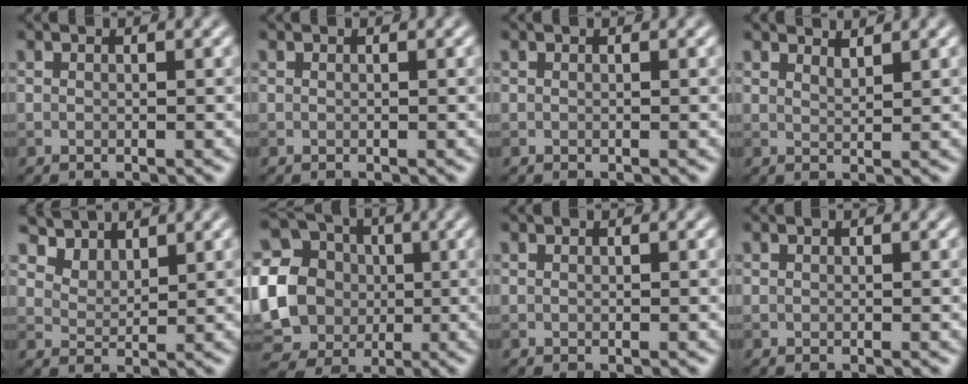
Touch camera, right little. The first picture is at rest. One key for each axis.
{"total": 0.0}
{"total": 0.0}
{"total": 1.6, "fx": 1.6, "fy": 0.1, "fz": 0.3, "tx": -0.003, "ty": 0.001, "tz": 0.024}
{"total": 3.8, "fx": 3.3, "fy": 1.6, "fz": 0.9, "tx": -0.035, "ty": -0.021, "tz": 0.086}
{"total": 20.7, "fx": 0.0, "fy": 19.0, "fz": 8.1, "tx": -0.231, "ty": 0.010, "tz": -0.035}
{"total": 0.0}
{"total": 0.0}